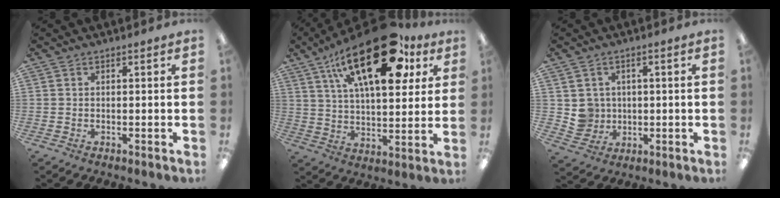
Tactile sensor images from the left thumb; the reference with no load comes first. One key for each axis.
{"total": 26.2, "fx": 13.5, "fy": 11.8, "fz": 19.1, "tx": -0.303, "ty": -0.053, "tz": 0.221}
{"total": 5.0, "fx": 1.2, "fy": 4.9, "fz": 0.2, "tx": -0.008, "ty": -0.001, "tz": 0.025}